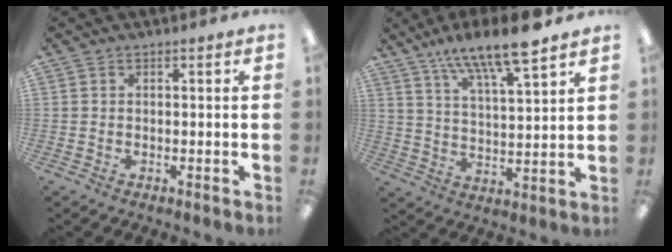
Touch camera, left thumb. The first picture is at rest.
{"total": 12.5, "force": [10.3, 1.9, 6.8], "torque": [-0.124, -0.059, 0.179]}